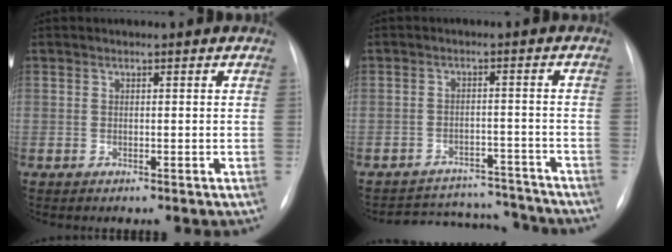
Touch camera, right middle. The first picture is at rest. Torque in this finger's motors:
{"motor_torque": [0.43, -0.75, -0.03, 0.01]}